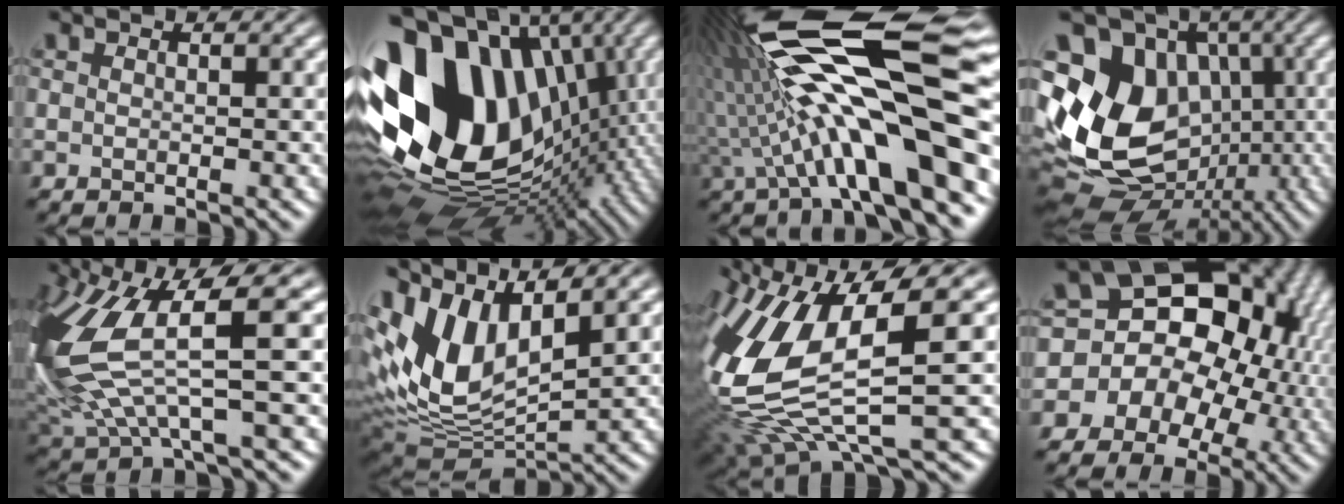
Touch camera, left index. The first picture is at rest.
{"total": 18.7, "force": [0.3, 13.8, 12.7], "torque": [-0.274, 0.005, 0.021]}
{"total": 16.3, "force": [0.3, 4.0, 15.8], "torque": [-0.266, 0.031, 0.009]}
{"total": 14.3, "force": [-0.4, 11.4, 8.6], "torque": [-0.189, 0.011, 0.012]}
{"total": 10.6, "force": [1.9, 3.2, 9.9], "torque": [-0.244, -0.005, 0.051]}
{"total": 10.2, "force": [3.7, 4.8, 8.2], "torque": [-0.194, 0.003, 0.082]}
{"total": 12.1, "force": [-0.6, 4.9, 11.0], "torque": [-0.259, -0.014, 0.007]}
{"total": 18.5, "force": [-1.0, 16.1, 8.9], "torque": [-0.132, 0.039, -0.036]}